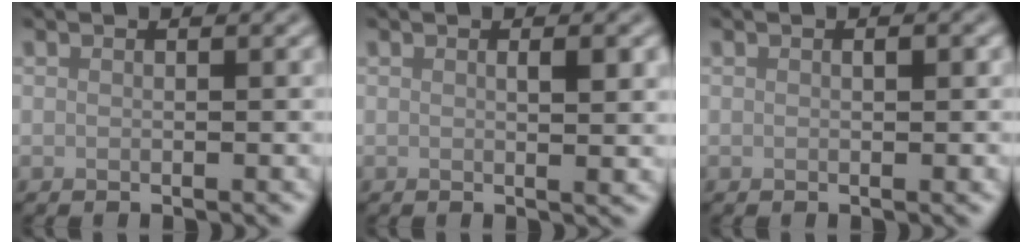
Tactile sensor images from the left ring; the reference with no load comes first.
{"total": 1.7, "force": [0.4, 0.4, 1.6], "torque": [-0.022, -0.002, 0.004]}
{"total": 0.7, "force": [0.1, 0.3, 0.6], "torque": [-0.007, -0.002, 0.002]}